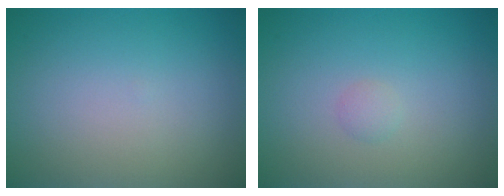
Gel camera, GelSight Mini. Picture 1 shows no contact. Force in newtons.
{"total": 0.7, "press": 0.7, "slide": 0.0}